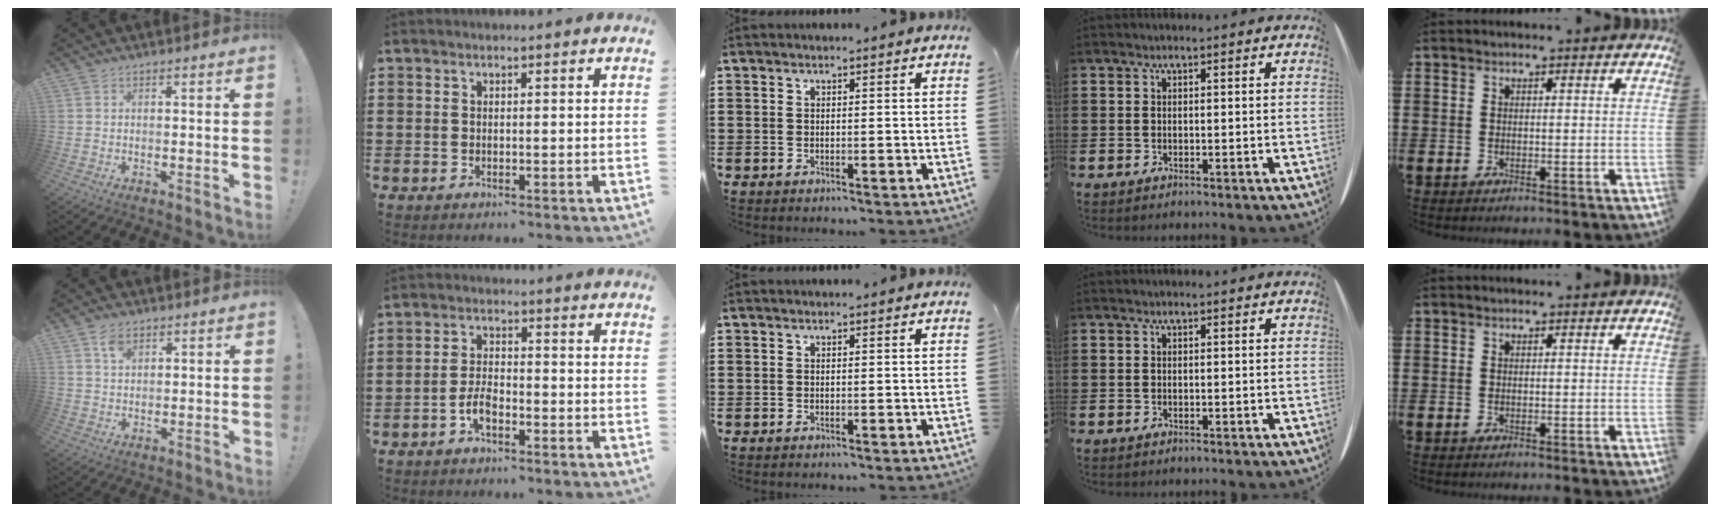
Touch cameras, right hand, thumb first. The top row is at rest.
{"thumb": {"total": 4.2, "force": [2.5, 2.5, 2.2], "torque": [-0.028, -0.013, 0.043]}, "index": {"total": 3.6, "force": [-2.1, 1.4, 2.6], "torque": [-0.064, 0.001, -0.045]}}